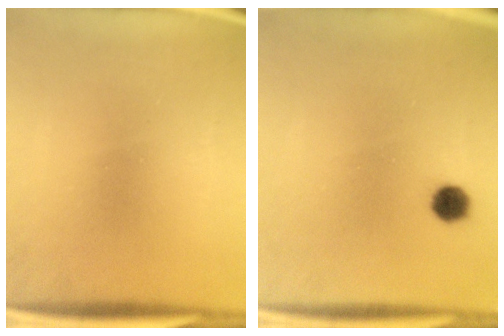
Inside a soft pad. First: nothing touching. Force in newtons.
{"total": 3.4}